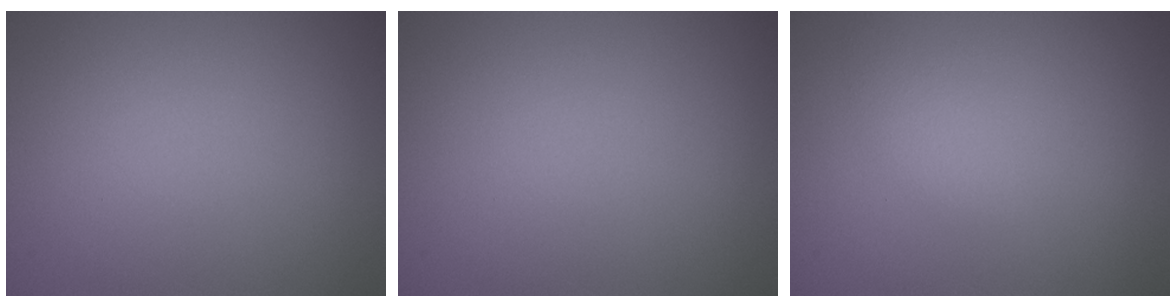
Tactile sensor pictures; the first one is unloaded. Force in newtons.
{"total": 0.0}
{"total": 1.1, "press": 1.1, "slide": 0.0}